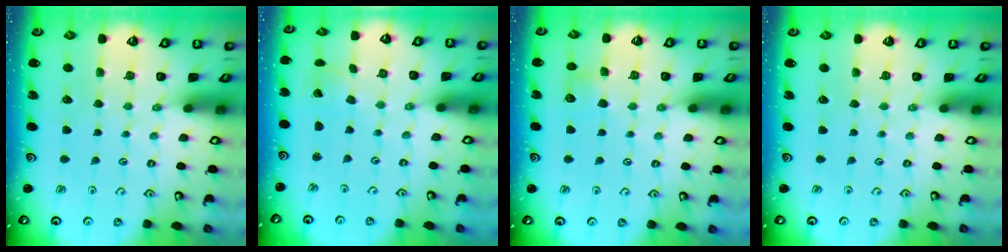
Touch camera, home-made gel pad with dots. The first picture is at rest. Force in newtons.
{"total": 1.7, "press": 1.7, "slide": 0.3}
{"total": 4.6, "press": 4.6, "slide": 0.6}
{"total": 0.0}